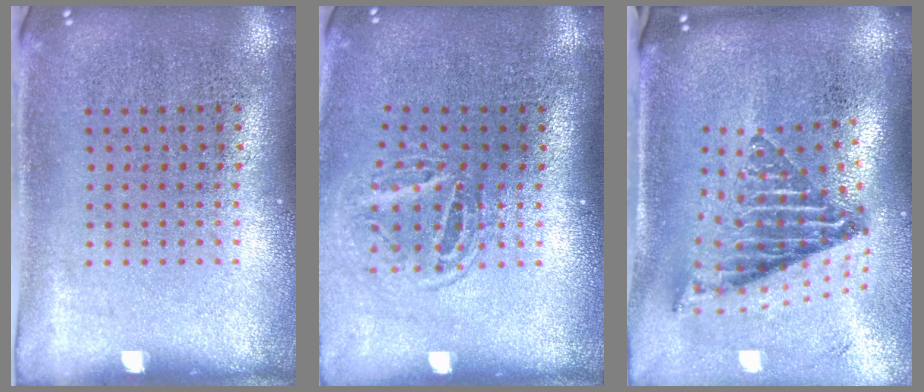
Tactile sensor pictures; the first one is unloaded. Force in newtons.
{"total": 1.6, "press": 1.0, "slide": 1.2}
{"total": 2.3, "press": 1.5, "slide": 1.7}